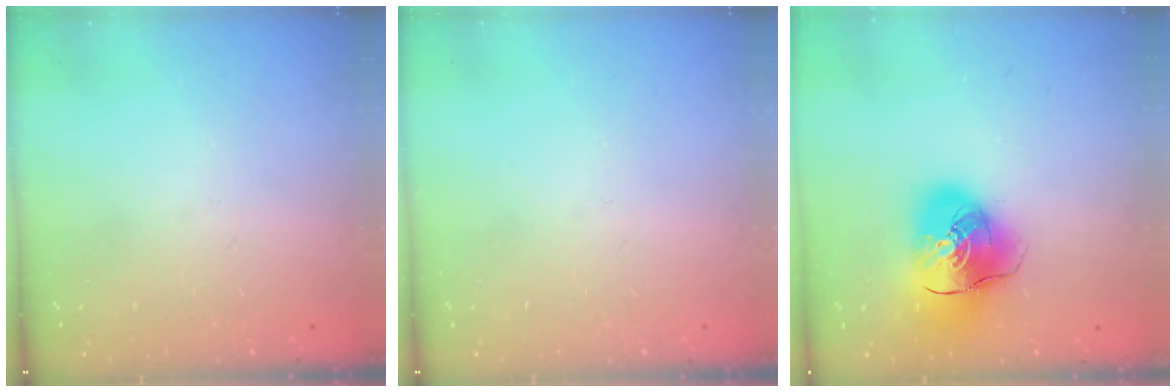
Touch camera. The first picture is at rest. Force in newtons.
{"total": 0.0}
{"total": 14.9, "press": 14.7, "slide": 2.5}